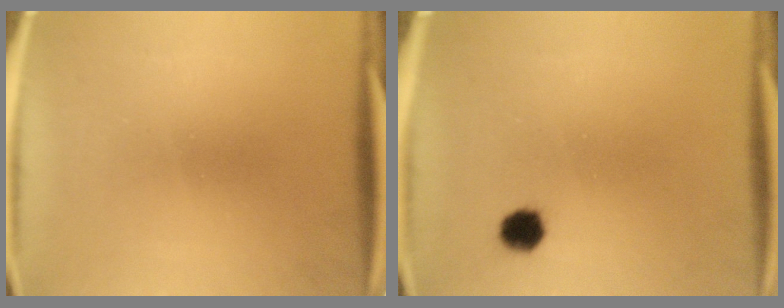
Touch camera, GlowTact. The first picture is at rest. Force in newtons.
{"total": 3.3}